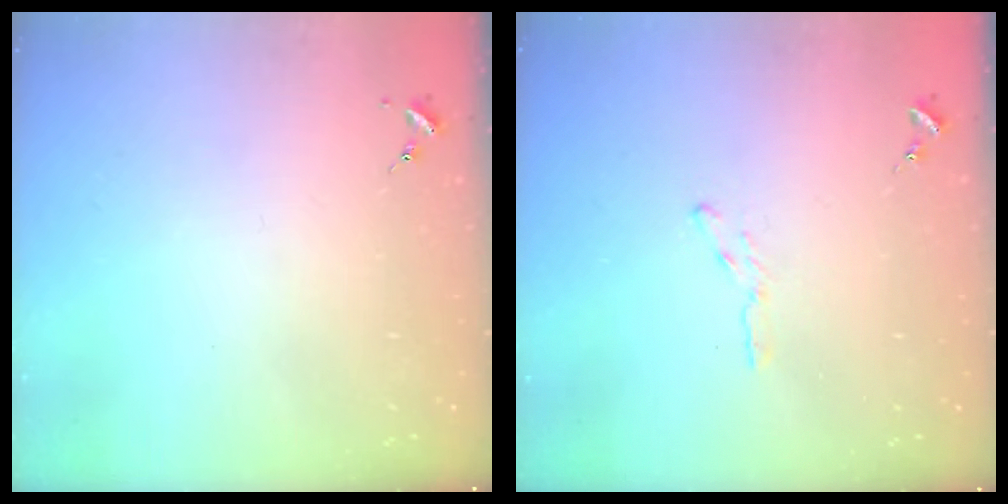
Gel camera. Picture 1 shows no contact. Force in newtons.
{"total": 3.7, "press": 3.7, "slide": 0.3}